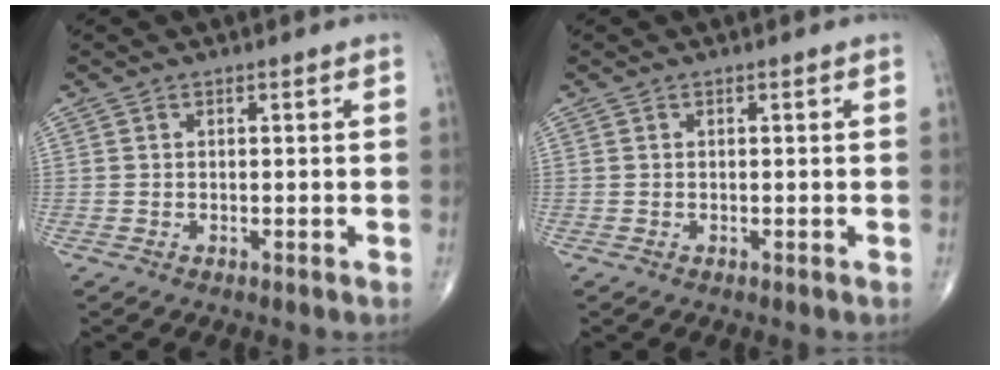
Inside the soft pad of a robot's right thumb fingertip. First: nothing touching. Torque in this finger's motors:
{"motor_torque": [-0.15, 0.15, -0.12, -0.07, 0.01]}